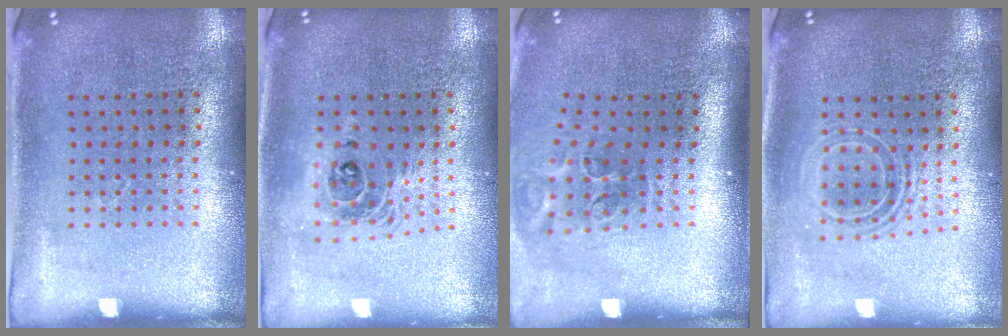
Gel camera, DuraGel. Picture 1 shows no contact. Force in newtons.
{"total": 1.7, "press": 1.4, "slide": 1.0}
{"total": 2.0, "press": 1.2, "slide": 1.7}
{"total": 1.8, "press": 1.4, "slide": 1.2}